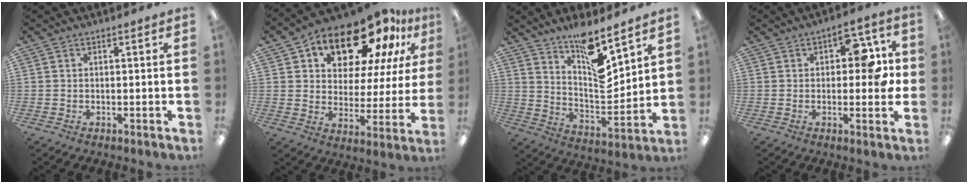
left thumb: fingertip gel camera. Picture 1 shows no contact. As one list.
[{"total": 18.0, "force": [13.5, 8.4, 8.3], "torque": [-0.139, -0.096, 0.231]}, {"total": 11.8, "force": [9.4, 2.9, 6.4], "torque": [-0.095, -0.076, 0.164]}, {"total": 9.1, "force": [2.1, 5.2, 7.2], "torque": [-0.079, -0.002, 0.031]}]